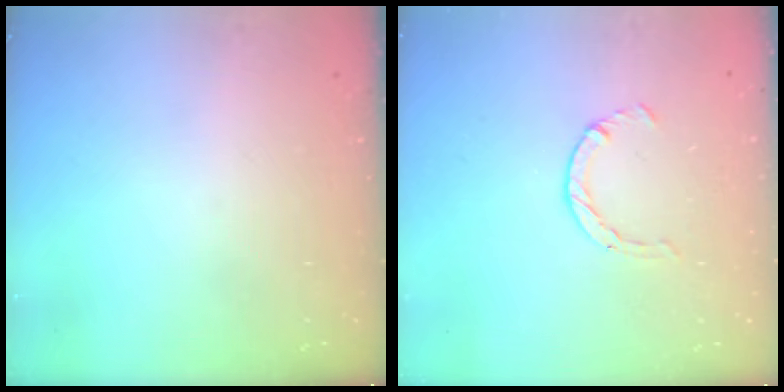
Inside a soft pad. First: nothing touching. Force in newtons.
{"total": 2.1, "press": 2.1, "slide": 0.3}